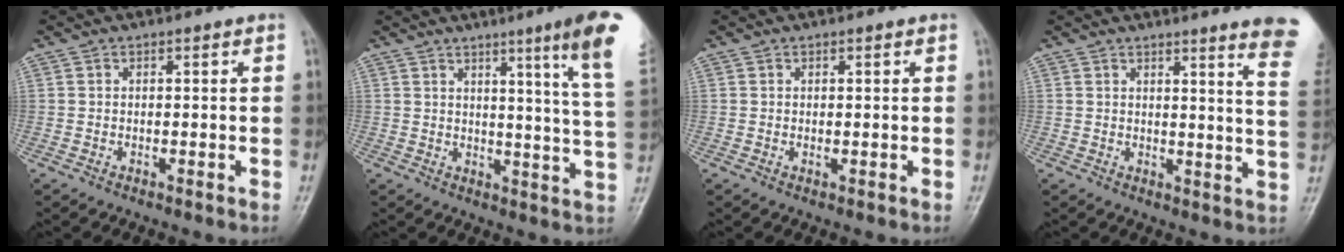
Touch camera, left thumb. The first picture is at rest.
{"total": 14.5, "force": [8.0, -0.4, 12.1], "torque": [-0.153, -0.048, 0.088]}
{"total": 0.5, "force": [0.2, 0.2, 0.5], "torque": [-0.011, 0.000, 0.004]}
{"total": 12.0, "force": [9.4, 0.0, 7.5], "torque": [-0.073, -0.071, 0.089]}